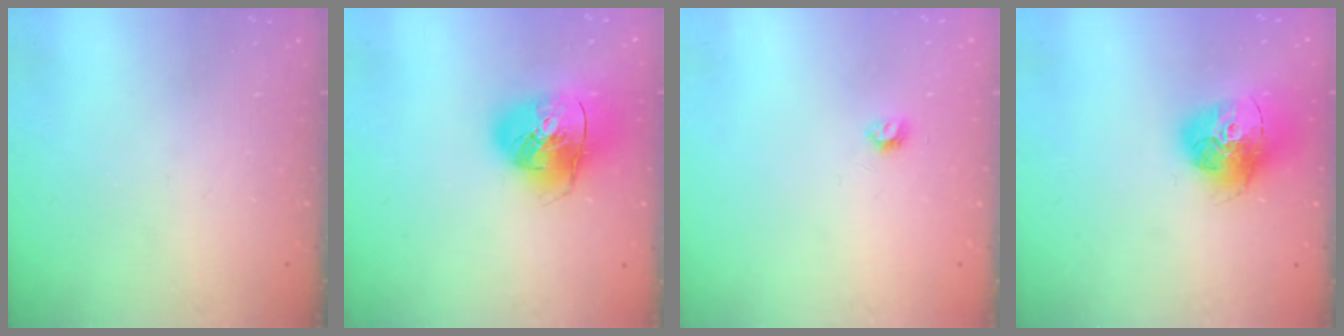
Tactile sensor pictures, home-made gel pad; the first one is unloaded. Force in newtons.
{"total": 16.3, "press": 16.1, "slide": 2.4}
{"total": 3.7, "press": 3.7, "slide": 0.4}
{"total": 16.5, "press": 16.4, "slide": 1.5}